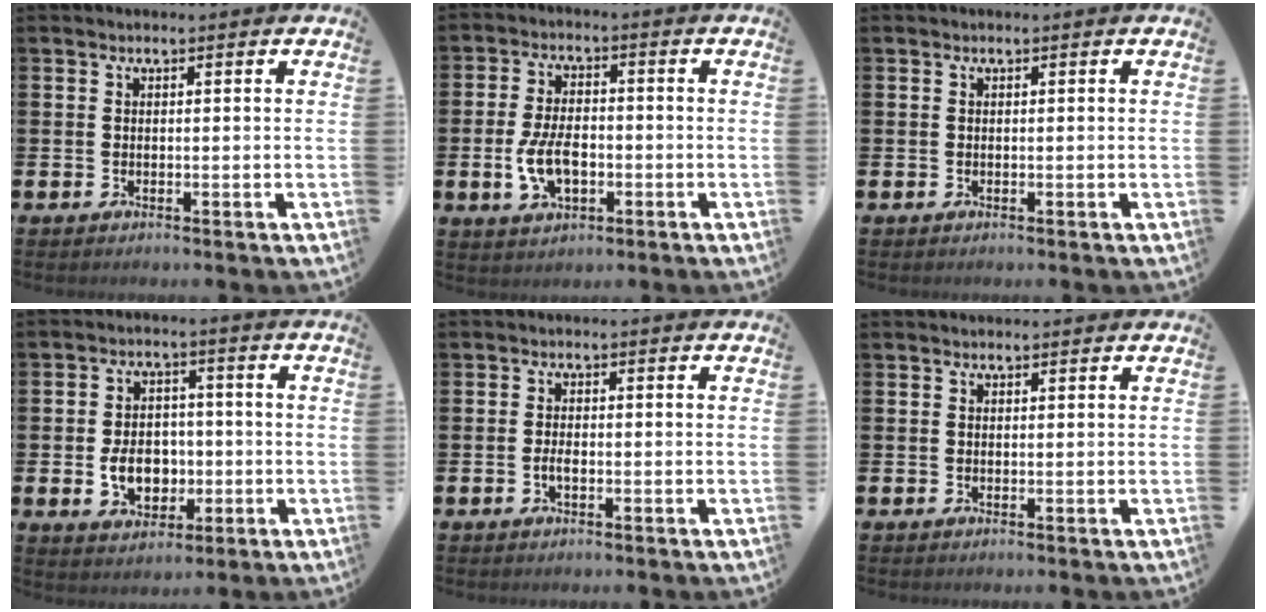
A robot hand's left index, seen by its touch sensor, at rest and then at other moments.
{"total": 6.0, "force": [-1.4, 3.3, 4.8], "torque": [-0.095, 0.003, -0.026]}
{"total": 0.0}
{"total": 6.1, "force": [-1.2, 4.7, 3.8], "torque": [-0.055, 0.005, -0.026]}
{"total": 1.5, "force": [-0.4, 0.7, 1.2], "torque": [-0.020, -0.001, -0.009]}
{"total": 0.5, "force": [0.5, 0.1, 0.1], "torque": [0.008, -0.004, 0.007]}